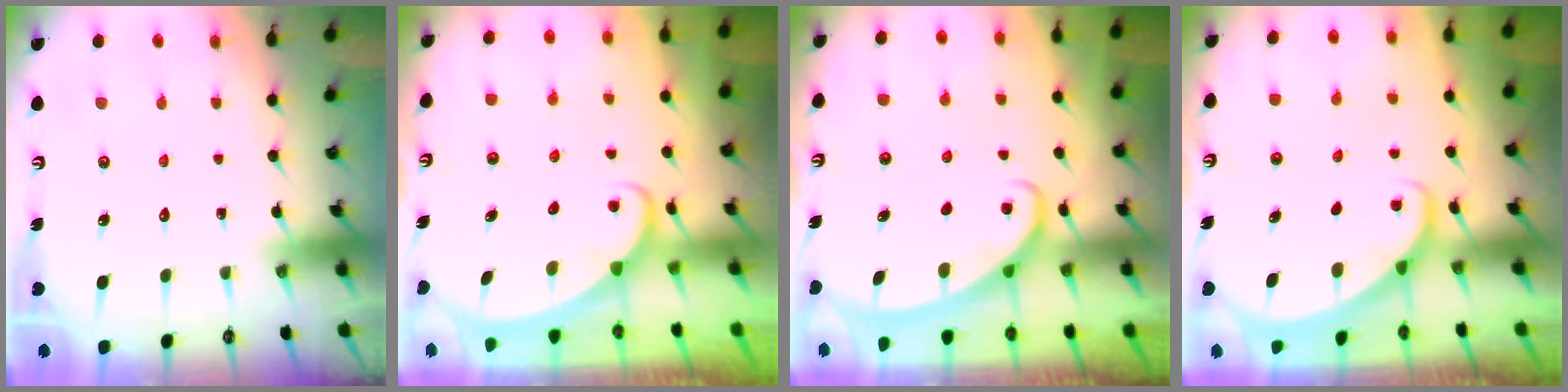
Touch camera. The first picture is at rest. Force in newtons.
{"total": 1.9, "press": 1.9, "slide": 0.1}
{"total": 3.0, "press": 2.9, "slide": 0.4}
{"total": 1.5, "press": 1.5, "slide": 0.1}